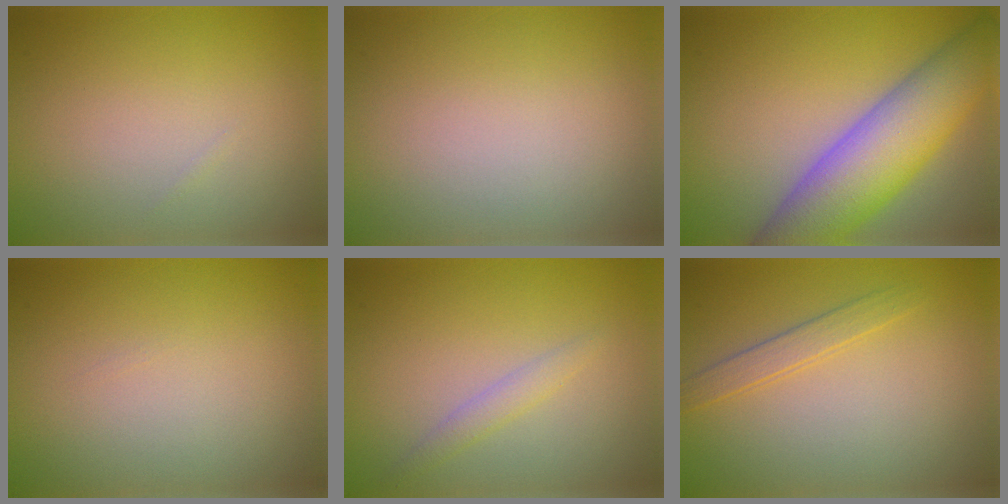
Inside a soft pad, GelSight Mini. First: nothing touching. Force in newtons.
{"total": 0.0}
{"total": 9.8, "press": 9.8, "slide": 0.5}
{"total": 0.0}
{"total": 2.0, "press": 2.0, "slide": 0.2}
{"total": 1.7, "press": 1.7, "slide": 0.1}